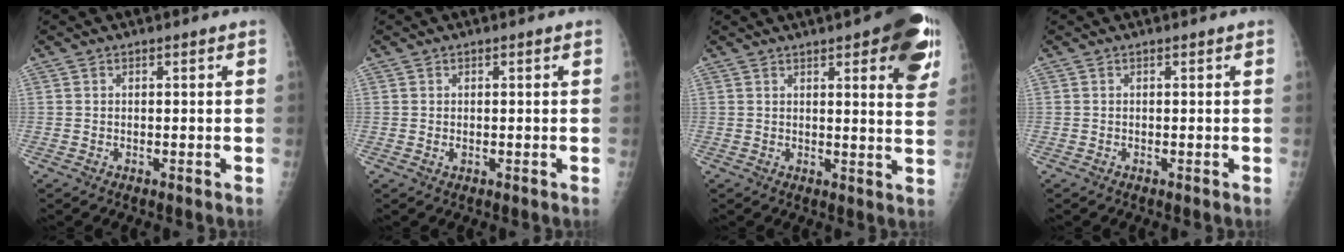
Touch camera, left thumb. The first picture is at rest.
{"total": 1.0, "force": [0.0, 0.6, 0.8], "torque": [-0.008, 0.001, 0.002]}
{"total": 14.5, "force": [6.9, 3.9, 12.2], "torque": [-0.121, -0.024, 0.076]}
{"total": 0.0}